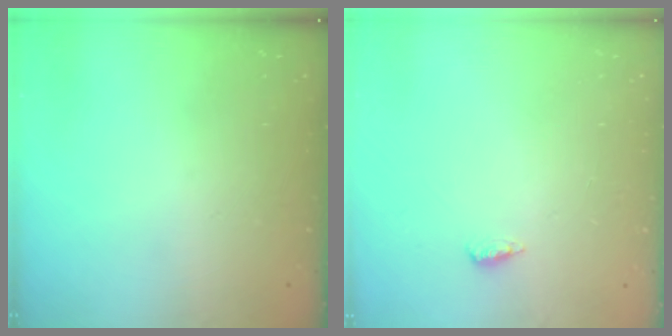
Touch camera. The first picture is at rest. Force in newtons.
{"total": 3.4, "press": 3.0, "slide": 1.7}